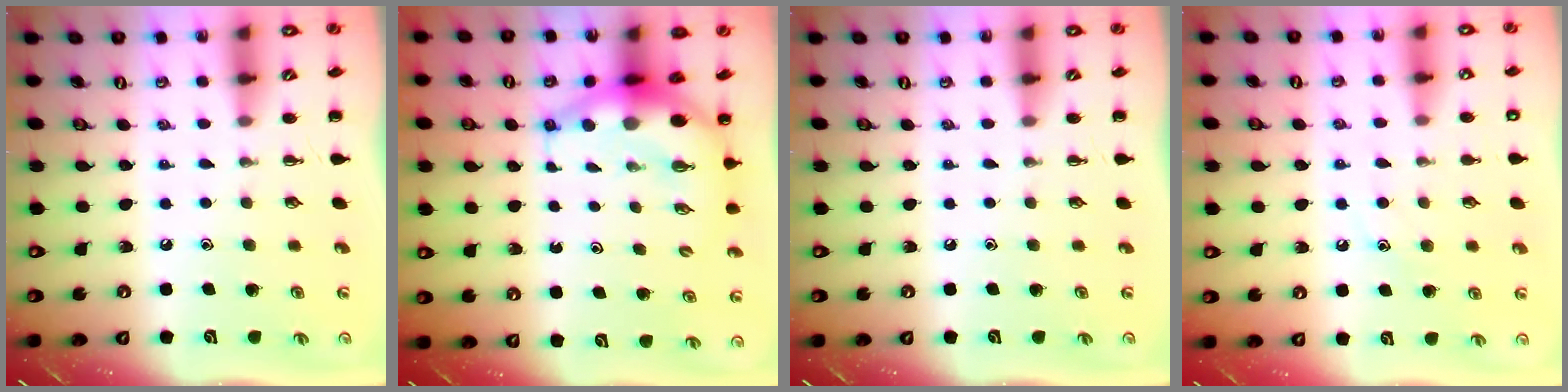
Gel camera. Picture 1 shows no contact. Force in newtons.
{"total": 7.3, "press": 7.1, "slide": 1.5}
{"total": 0.0}
{"total": 9.0, "press": 8.9, "slide": 1.4}